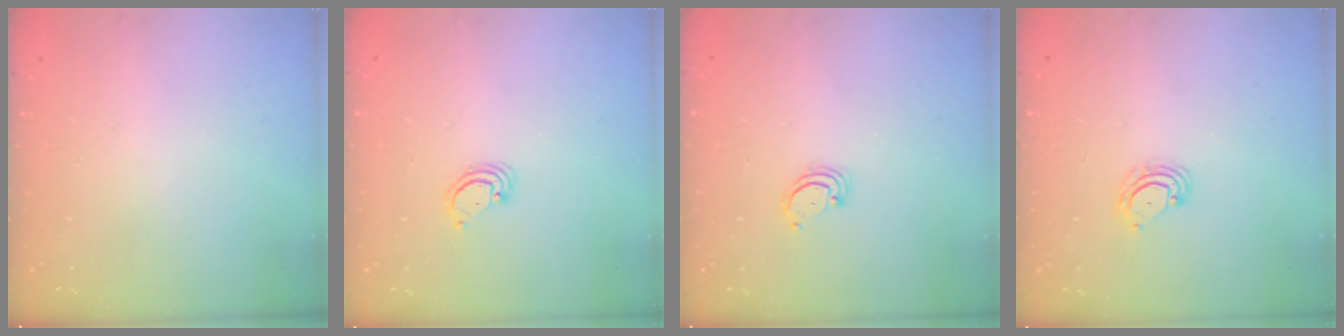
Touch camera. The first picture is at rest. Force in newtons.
{"total": 2.5, "press": 2.5, "slide": 0.2}
{"total": 2.5, "press": 2.5, "slide": 0.3}
{"total": 5.0, "press": 4.9, "slide": 0.4}